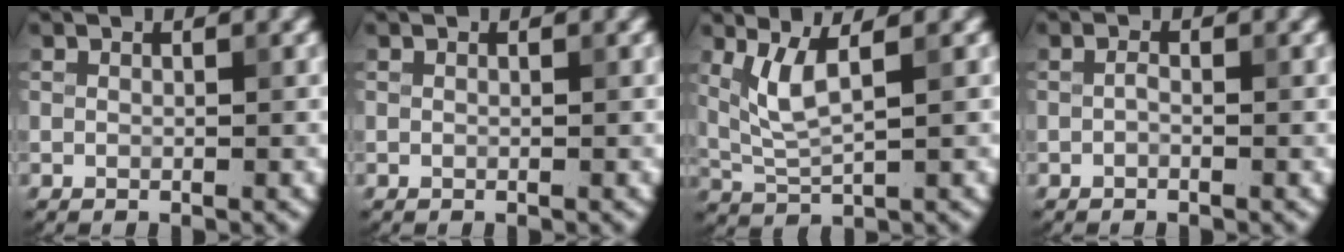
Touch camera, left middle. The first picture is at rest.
{"total": 0.0}
{"total": 3.5, "force": [1.3, 0.8, 3.1], "torque": [-0.076, -0.004, 0.034]}
{"total": 0.6, "force": [-0.3, 0.2, 0.5], "torque": [-0.014, 0.001, -0.007]}